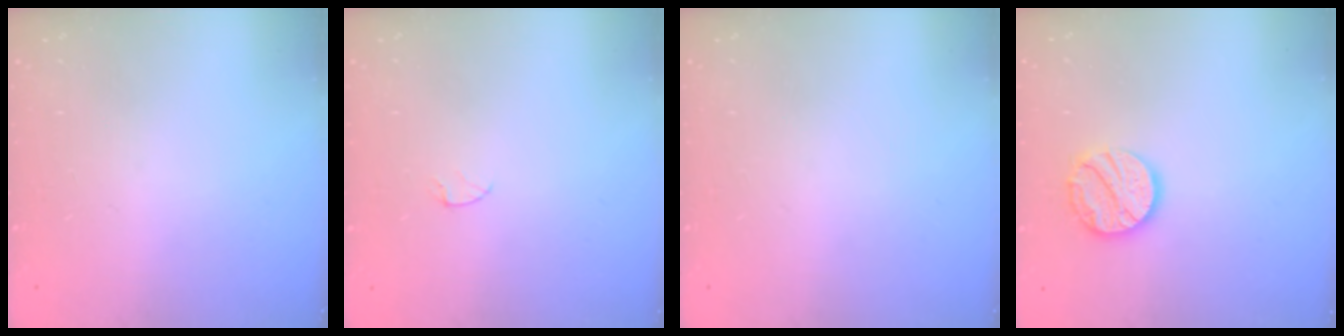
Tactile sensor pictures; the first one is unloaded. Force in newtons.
{"total": 2.9, "press": 2.9, "slide": 0.3}
{"total": 0.0}
{"total": 13.2, "press": 13.1, "slide": 1.0}